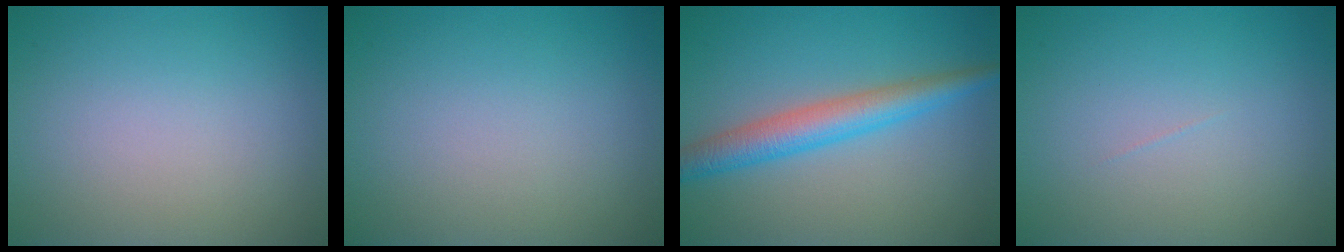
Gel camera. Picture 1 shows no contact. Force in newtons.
{"total": 0.0}
{"total": 4.3, "press": 4.3, "slide": 0.1}
{"total": 0.0}